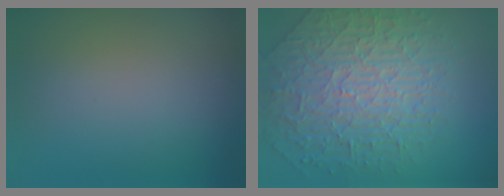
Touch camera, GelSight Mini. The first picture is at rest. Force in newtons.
{"total": 6.7, "press": 5.5, "slide": 3.7}